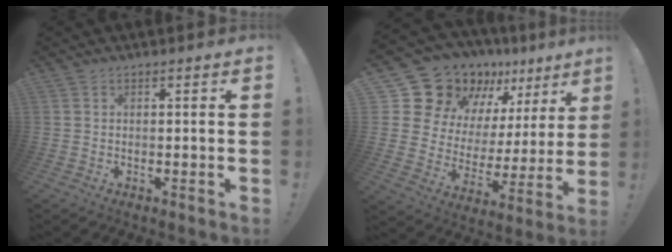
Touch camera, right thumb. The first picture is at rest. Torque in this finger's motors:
{"motor_torque": [0.27, 0.52, -0.26, 0.56, 0.18]}